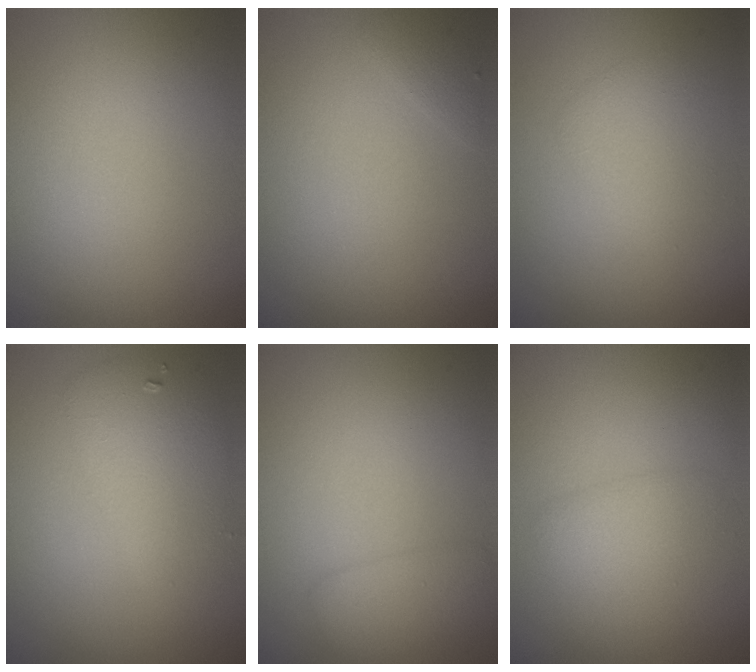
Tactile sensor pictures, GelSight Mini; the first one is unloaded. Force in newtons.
{"total": 0.8, "press": 0.8, "slide": 0.1}
{"total": 2.2, "press": 2.2, "slide": 0.0}
{"total": 4.1, "press": 4.1, "slide": 0.2}
{"total": 2.1, "press": 2.1, "slide": 0.1}
{"total": 2.4, "press": 2.4, "slide": 0.1}